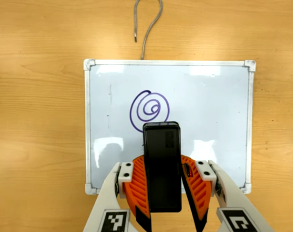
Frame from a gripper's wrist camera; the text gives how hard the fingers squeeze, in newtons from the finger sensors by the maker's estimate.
{"total": 7.3, "left": 6.3, "right": 8.4}